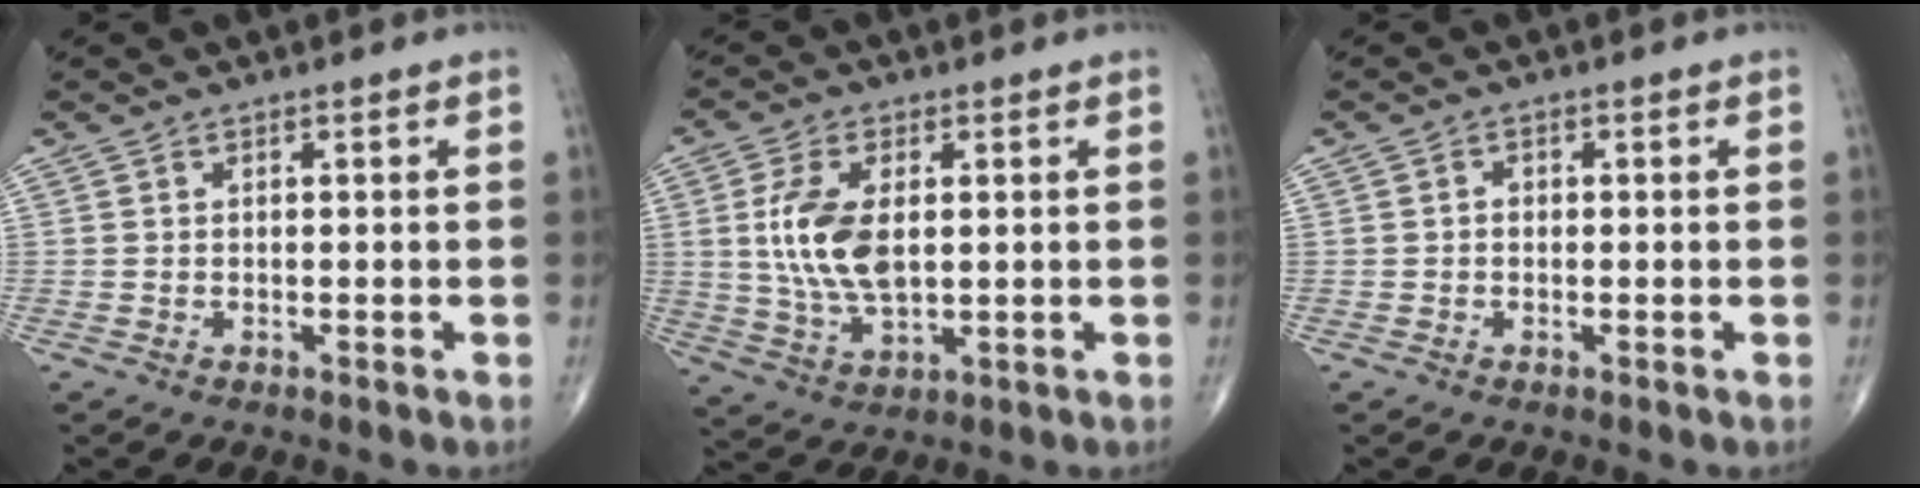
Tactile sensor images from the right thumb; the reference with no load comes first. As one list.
[{"total": 11.2, "force": [1.4, 5.8, 9.4], "torque": [-0.190, -0.009, 0.034]}, {"total": 1.3, "force": [0.0, 1.1, 0.7], "torque": [-0.008, 0.006, -0.001]}]